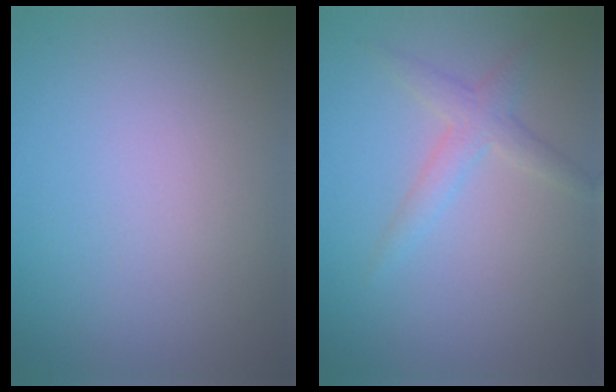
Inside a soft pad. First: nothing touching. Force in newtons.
{"total": 2.3, "press": 2.2, "slide": 0.1}